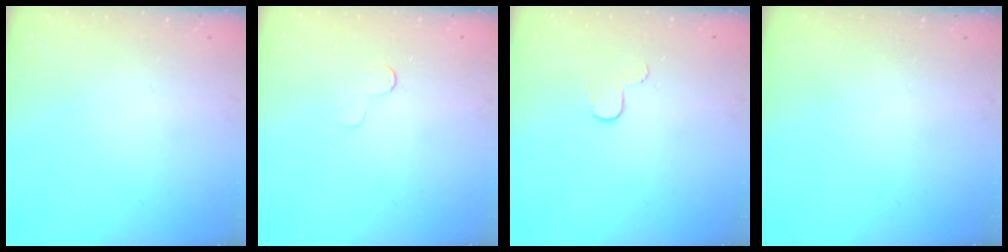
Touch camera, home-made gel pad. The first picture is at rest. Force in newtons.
{"total": 4.1, "press": 4.0, "slide": 0.4}
{"total": 4.9, "press": 4.8, "slide": 0.4}
{"total": 0.0}